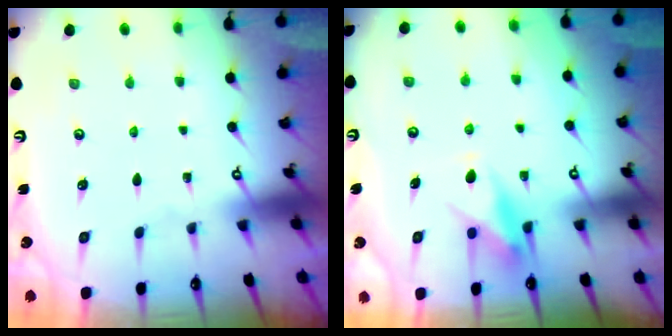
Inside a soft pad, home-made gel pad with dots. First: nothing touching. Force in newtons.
{"total": 7.8, "press": 7.8, "slide": 0.5}